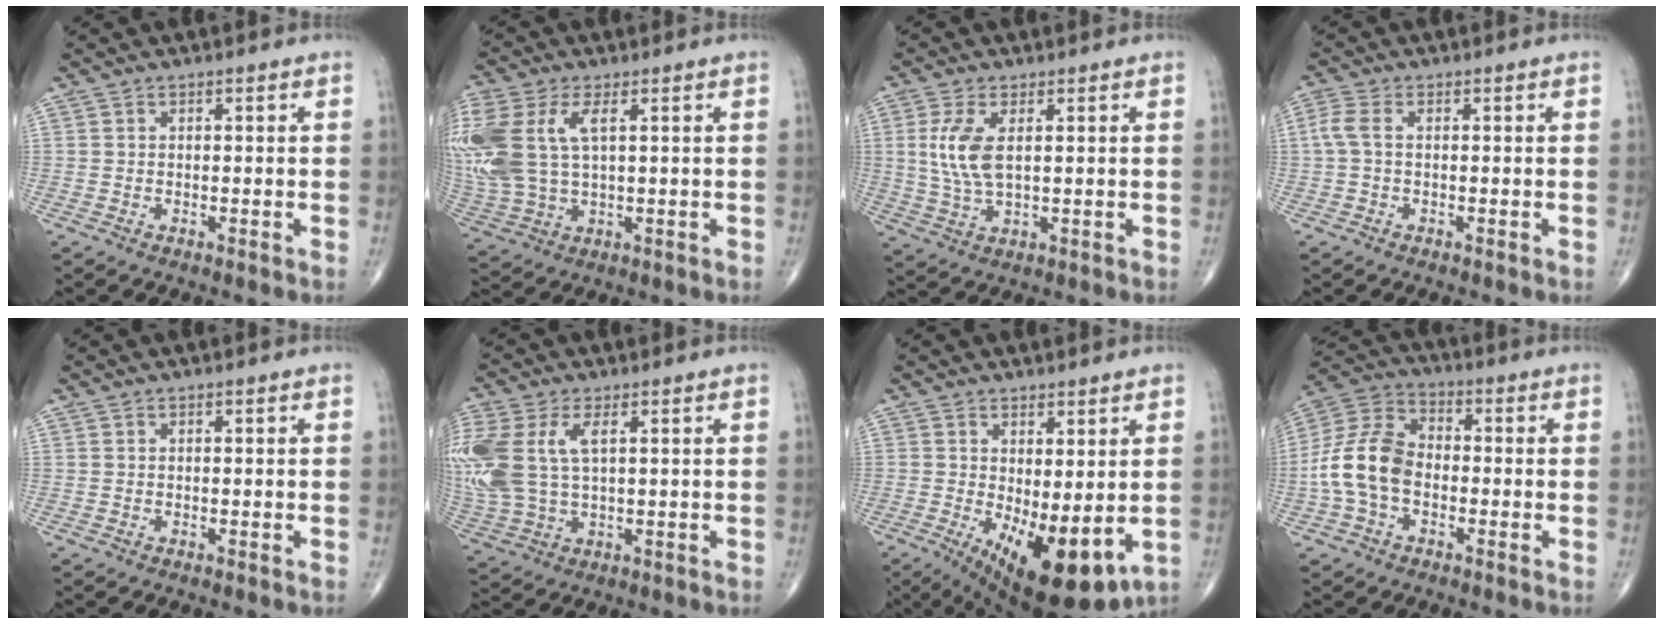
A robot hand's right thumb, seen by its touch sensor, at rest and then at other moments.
{"total": 18.2, "force": [4.2, 10.0, 14.6], "torque": [-0.381, 0.004, 0.085]}
{"total": 7.5, "force": [1.5, 3.3, 6.5], "torque": [-0.151, -0.007, 0.035]}
{"total": 3.2, "force": [0.0, 1.6, 2.7], "torque": [-0.078, 0.007, -0.005]}
{"total": 0.0}
{"total": 16.1, "force": [3.4, 8.9, 13.0], "torque": [-0.337, 0.004, 0.071]}
{"total": 14.0, "force": [-2.8, 5.6, 12.5], "torque": [-0.182, -0.030, -0.022]}
{"total": 12.3, "force": [-2.4, 8.3, 8.8], "torque": [-0.172, 0.038, -0.057]}